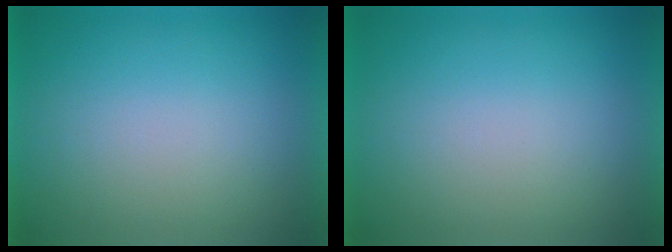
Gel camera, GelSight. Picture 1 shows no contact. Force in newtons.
{"total": 0.0}